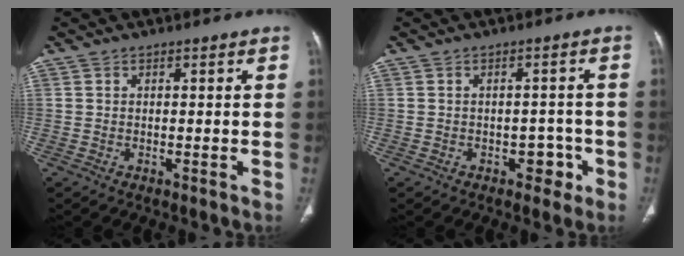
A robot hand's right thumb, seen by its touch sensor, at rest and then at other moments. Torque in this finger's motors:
{"motor_torque": [2.13, 2.14, 0.55, -0.75, -0.02]}